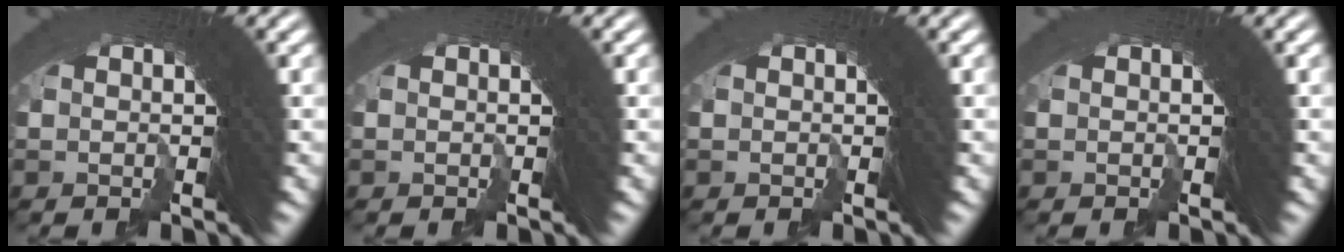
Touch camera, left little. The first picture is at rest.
{"total": 0.0}
{"total": 0.0}
{"total": 0.0}